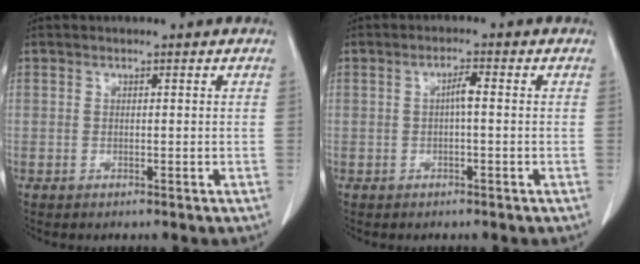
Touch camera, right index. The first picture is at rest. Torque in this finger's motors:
{"motor_torque": [0.15, -0.02, 0.03, 0.03]}